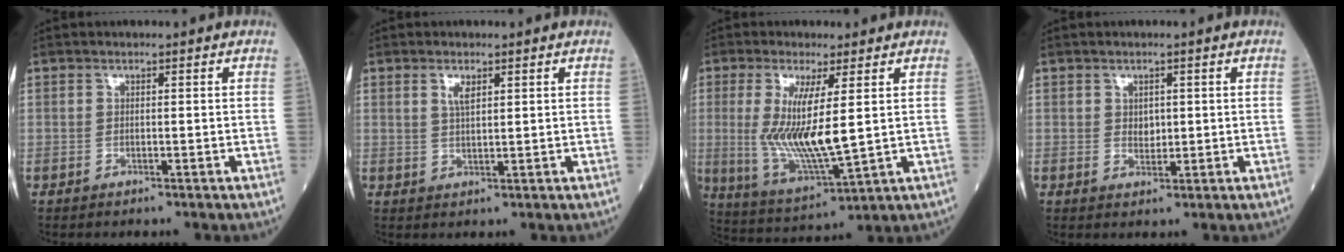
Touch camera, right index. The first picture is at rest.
{"total": 2.2, "force": [1.2, 0.7, 1.8], "torque": [-0.038, 0.001, 0.025]}
{"total": 11.1, "force": [1.5, 1.4, 10.9], "torque": [-0.225, -0.025, 0.033]}
{"total": 1.9, "force": [0.4, 1.4, 1.2], "torque": [-0.016, -0.003, 0.008]}